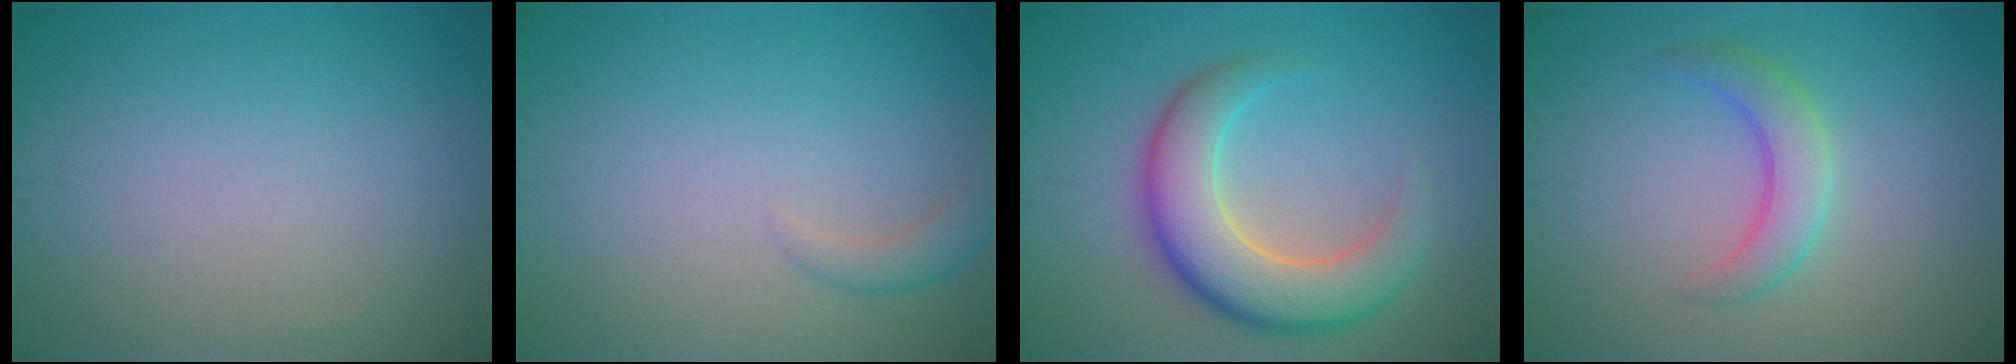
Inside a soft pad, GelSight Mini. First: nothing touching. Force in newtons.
{"total": 1.5, "press": 1.5, "slide": 0.1}
{"total": 7.3, "press": 7.2, "slide": 0.6}
{"total": 3.0, "press": 3.0, "slide": 0.2}